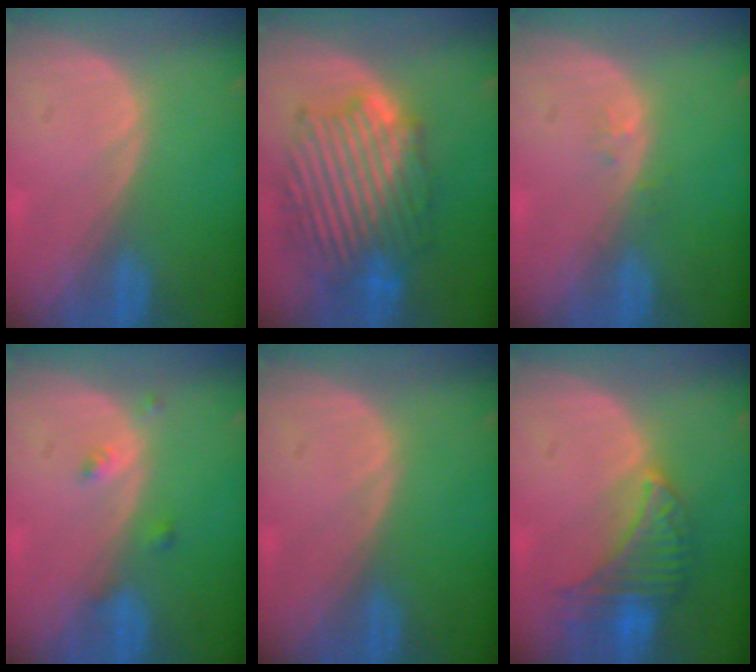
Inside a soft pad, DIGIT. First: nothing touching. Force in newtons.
{"total": 11.7, "press": 11.7, "slide": 0.8}
{"total": 0.9, "press": 0.9, "slide": 0.2}
{"total": 1.8, "press": 1.8, "slide": 0.1}
{"total": 0.0}
{"total": 7.0, "press": 6.8, "slide": 1.5}